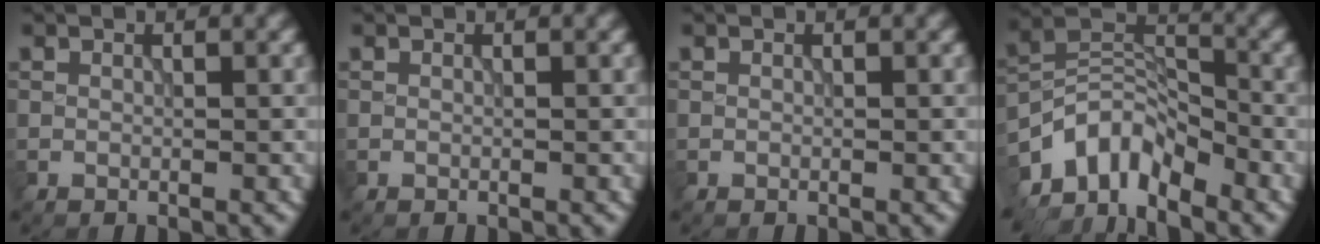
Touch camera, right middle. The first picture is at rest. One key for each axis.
{"total": 0.0}
{"total": 0.0}
{"total": 6.7, "fx": -5.3, "fy": 3.0, "fz": 2.8, "tx": -0.036, "ty": -0.001, "tz": -0.118}